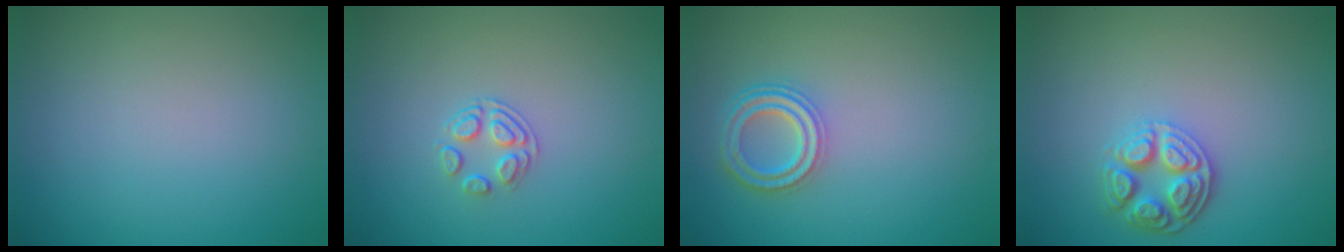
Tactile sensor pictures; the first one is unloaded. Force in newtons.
{"total": 1.8, "press": 1.2, "slide": 1.4}
{"total": 3.6, "press": 2.9, "slide": 2.2}
{"total": 3.4, "press": 3.0, "slide": 1.6}